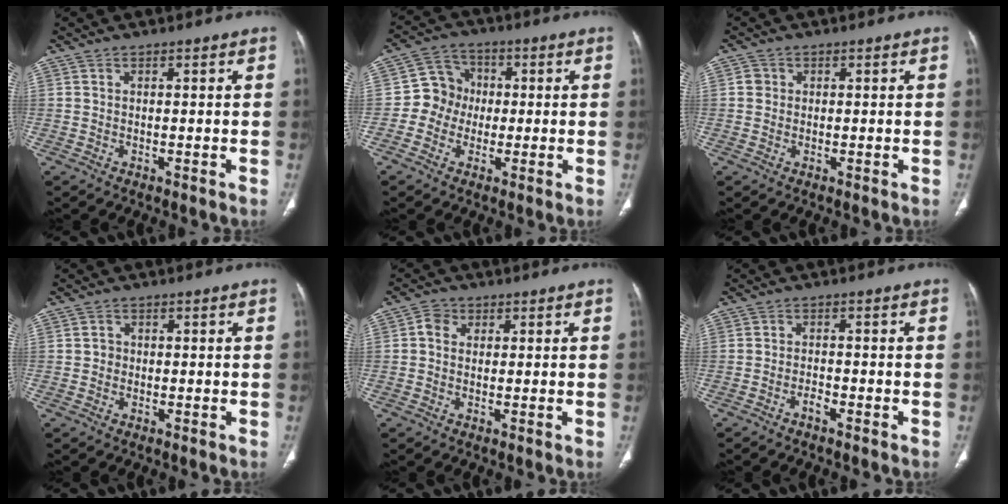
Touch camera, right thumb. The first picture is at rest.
{"total": 7.2, "force": [-0.7, 6.8, 2.4], "torque": [-0.004, 0.018, -0.026]}
{"total": 1.7, "force": [0.3, 1.6, 0.4], "torque": [0.001, 0.002, 0.002]}
{"total": 1.4, "force": [-0.1, 1.3, 0.4], "torque": [0.002, 0.006, -0.004]}
{"total": 3.0, "force": [0.7, 2.5, 1.4], "torque": [-0.009, 0.005, 0.008]}
{"total": 1.8, "force": [-1.4, 0.6, 1.1], "torque": [-0.023, 0.010, -0.026]}